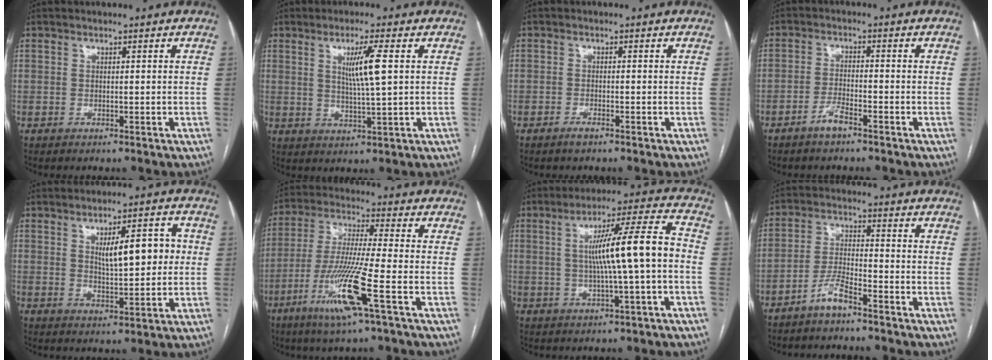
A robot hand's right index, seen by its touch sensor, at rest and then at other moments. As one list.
[{"total": 6.1, "force": [1.6, -0.4, 5.9], "torque": [-0.107, -0.005, 0.032]}, {"total": 1.4, "force": [-1.1, 0.2, 0.8], "torque": [-0.018, -0.001, -0.019]}, {"total": 3.1, "force": [-2.4, 0.5, 1.9], "torque": [-0.037, 0.002, -0.047]}, {"total": 8.4, "force": [1.6, 2.5, 7.8], "torque": [-0.117, 0.015, 0.030]}, {"total": 13.0, "force": [-5.5, -0.6, 11.7], "torque": [-0.241, -0.023, -0.108]}, {"total": 11.9, "force": [-0.4, -0.2, 11.9], "torque": [-0.190, 0.018, -0.006]}, {"total": 4.8, "force": [-3.7, 0.6, 3.0], "torque": [-0.065, 0.002, -0.074]}]